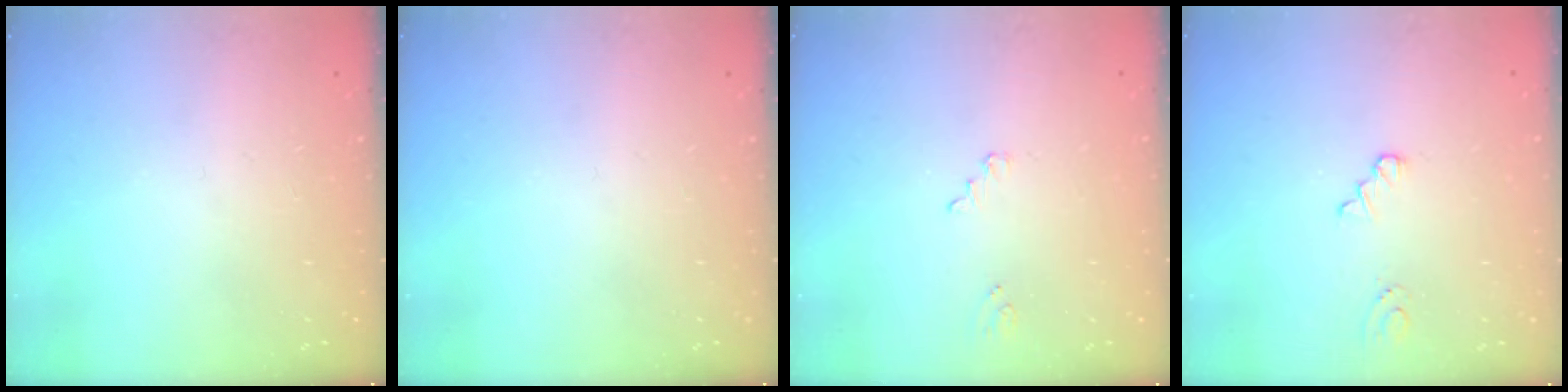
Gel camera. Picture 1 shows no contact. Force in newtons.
{"total": 0.0}
{"total": 1.0, "press": 1.0, "slide": 0.1}
{"total": 1.0, "press": 1.0, "slide": 0.1}